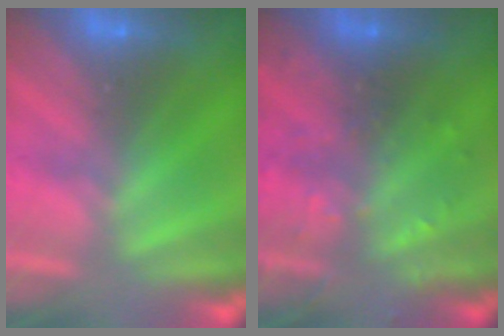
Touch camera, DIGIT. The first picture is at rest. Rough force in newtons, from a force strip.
{"total": 3.1}